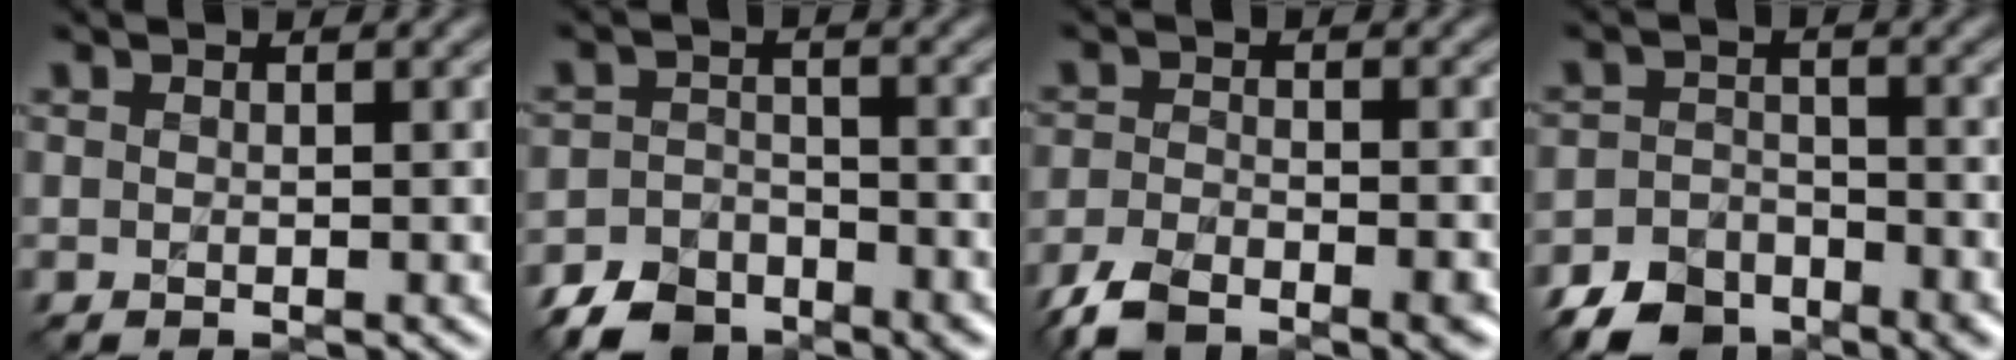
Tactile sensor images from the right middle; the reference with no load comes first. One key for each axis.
{"total": 6.2, "fx": -5.1, "fy": 3.1, "fz": 1.7, "tx": -0.023, "ty": -0.016, "tz": -0.081}
{"total": 6.5, "fx": -4.9, "fy": 2.4, "fz": 3.5, "tx": -0.059, "ty": -0.023, "tz": -0.089}
{"total": 6.4, "fx": -5.2, "fy": 3.3, "fz": 2.0, "tx": -0.029, "ty": -0.018, "tz": -0.083}